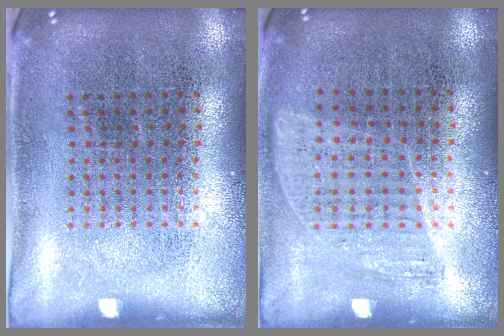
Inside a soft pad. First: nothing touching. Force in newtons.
{"total": 0.5, "press": 0.4, "slide": 0.4}